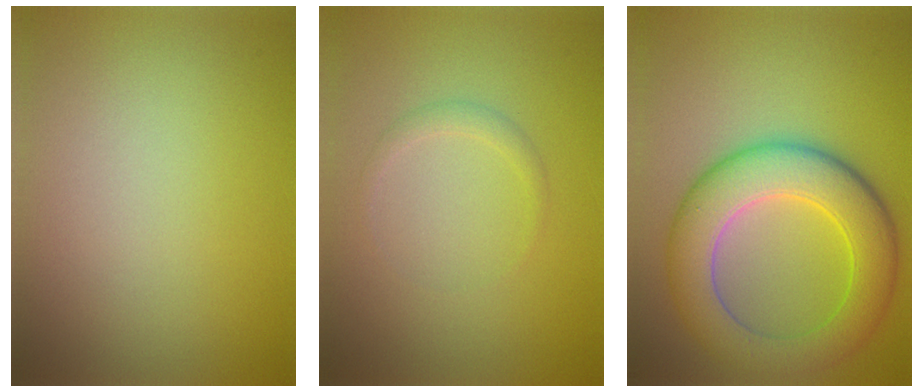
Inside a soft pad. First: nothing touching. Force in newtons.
{"total": 1.0, "press": 1.0, "slide": 0.1}
{"total": 8.3, "press": 8.3, "slide": 0.1}